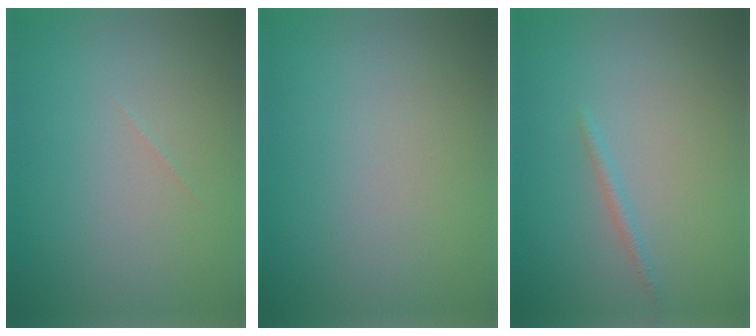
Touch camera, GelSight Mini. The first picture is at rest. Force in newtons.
{"total": 0.0}
{"total": 0.8, "press": 0.8, "slide": 0.1}